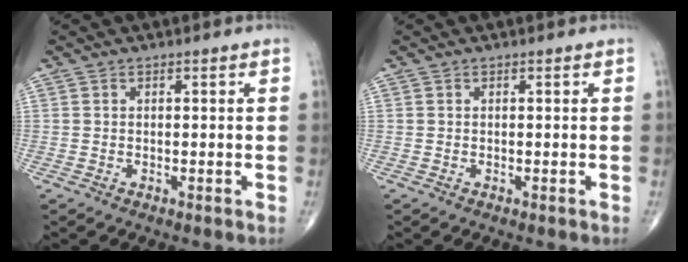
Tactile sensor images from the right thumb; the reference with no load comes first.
{"total": 0.0}